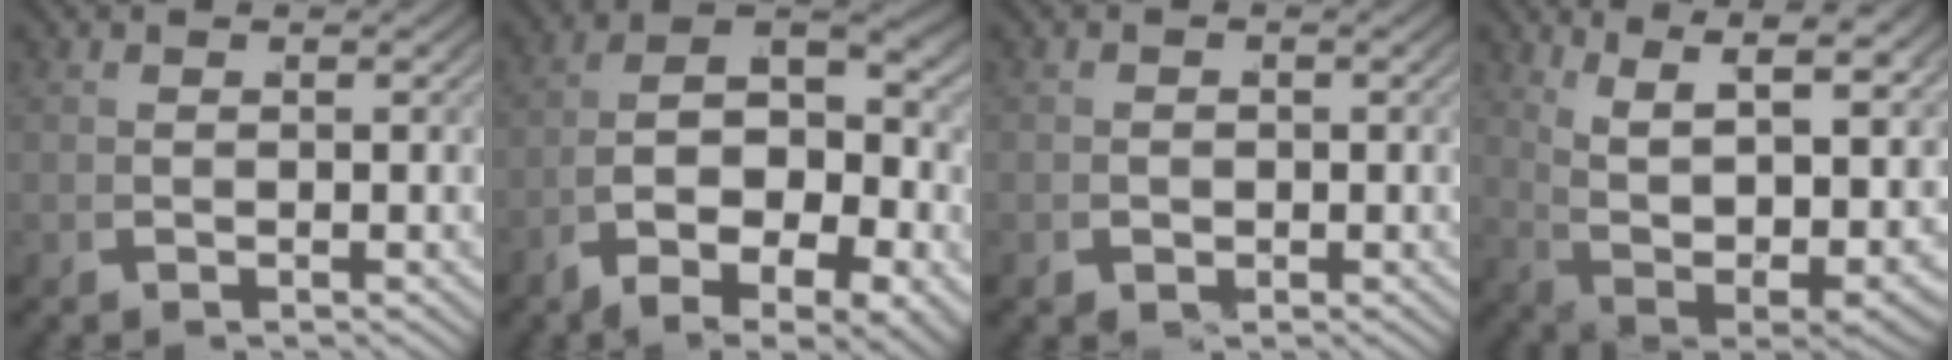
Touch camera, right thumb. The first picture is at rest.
{"total": 13.1, "force": [-2.0, 8.5, 9.7], "torque": [-0.173, -0.040, -0.026]}
{"total": 0.9, "force": [-0.4, 0.8, 0.1], "torque": [0.001, -0.002, -0.008]}
{"total": 14.0, "force": [3.1, 8.3, 10.9], "torque": [-0.189, -0.031, 0.064]}